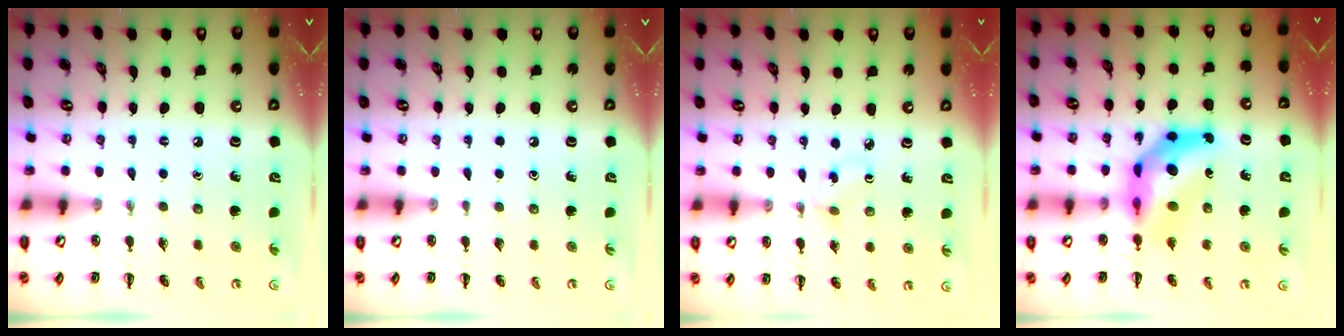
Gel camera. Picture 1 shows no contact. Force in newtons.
{"total": 0.0}
{"total": 1.7, "press": 1.5, "slide": 0.9}
{"total": 10.2, "press": 9.7, "slide": 3.2}